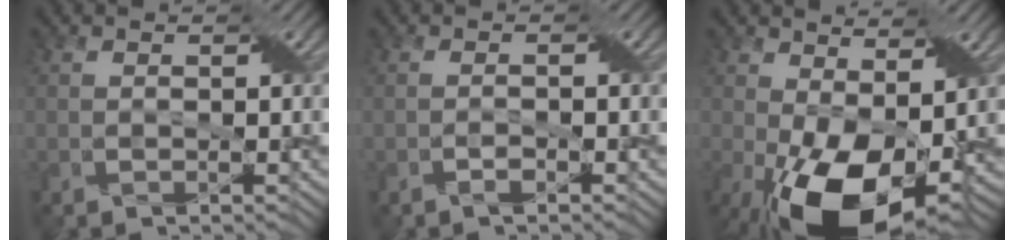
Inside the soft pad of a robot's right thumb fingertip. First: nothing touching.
{"total": 1.1, "force": [-0.7, 0.1, 0.8], "torque": [-0.018, 0.004, -0.014]}
{"total": 14.5, "force": [-3.2, 7.4, 12.0], "torque": [-0.225, -0.021, -0.046]}